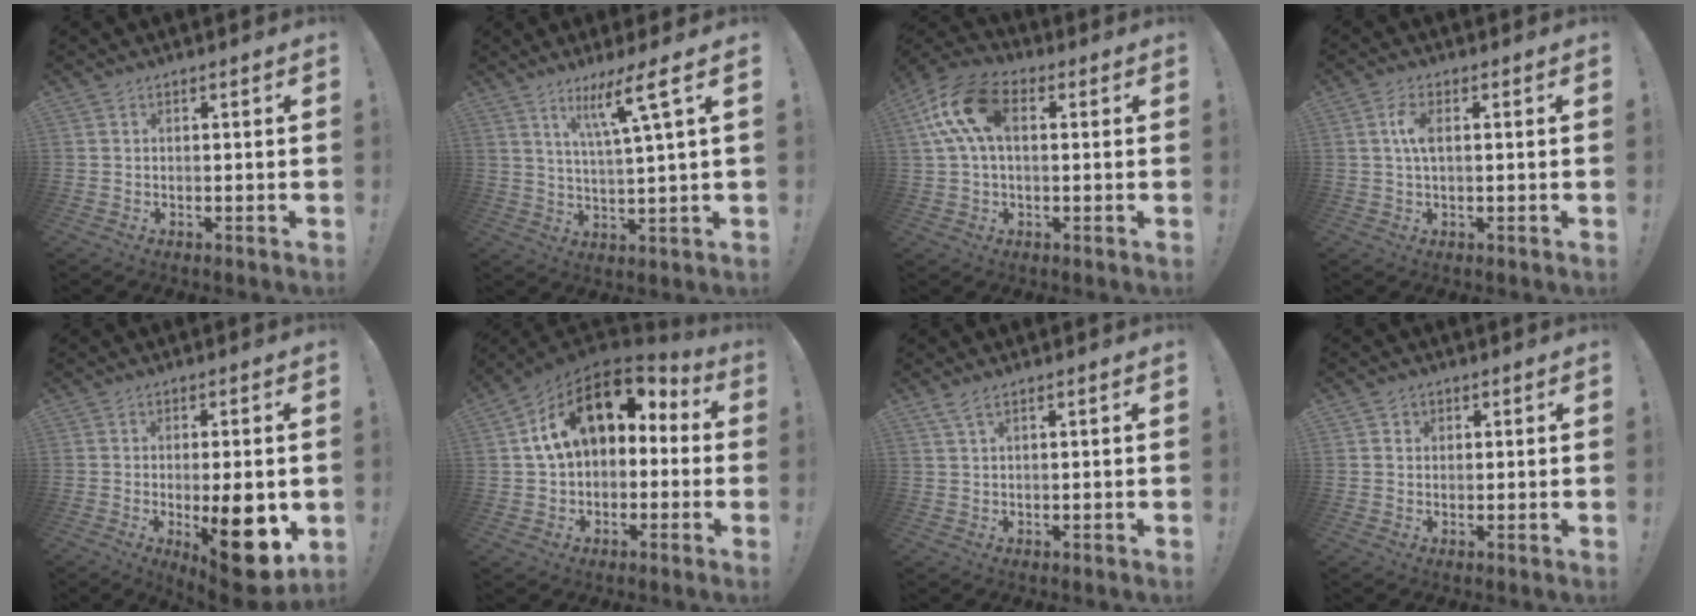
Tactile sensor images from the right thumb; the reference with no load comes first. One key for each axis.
{"total": 10.3, "fx": 5.0, "fy": -0.4, "fz": 8.9, "tx": -0.160, "ty": -0.018, "tz": 0.072}
{"total": 14.9, "fx": 3.7, "fy": 8.7, "fz": 11.6, "tx": -0.221, "ty": 0.002, "tz": 0.068}
{"total": 5.1, "fx": 0.8, "fy": 2.1, "fz": 4.6, "tx": -0.090, "ty": 0.002, "tz": 0.012}
{"total": 16.1, "fx": -2.9, "fy": 4.7, "fz": 15.1, "tx": -0.182, "ty": -0.010, "tz": -0.028}
{"total": 17.6, "fx": 5.5, "fy": 11.0, "fz": 12.5, "tx": -0.205, "ty": -0.004, "tz": 0.100}
{"total": 2.6, "fx": 1.7, "fy": 0.6, "fz": 1.9, "tx": -0.042, "ty": -0.002, "tz": 0.032}
{"total": 1.9, "fx": 0.8, "fy": 1.7, "fz": 0.3, "tx": -0.002, "ty": -0.003, "tz": 0.014}